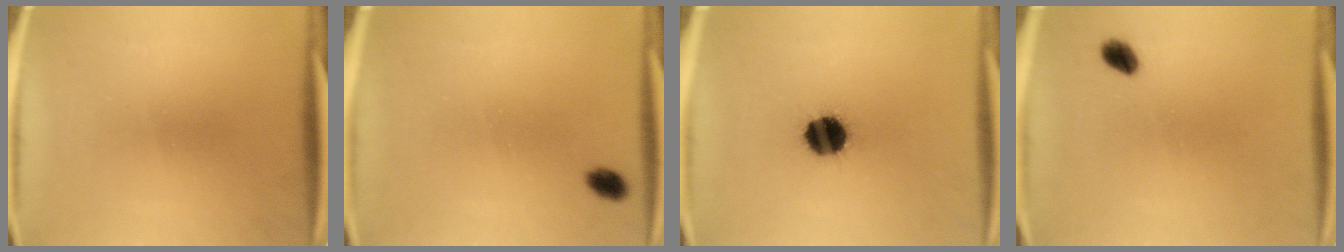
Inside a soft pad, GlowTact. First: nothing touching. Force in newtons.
{"total": 2.2}
{"total": 11.0}
{"total": 2.8}